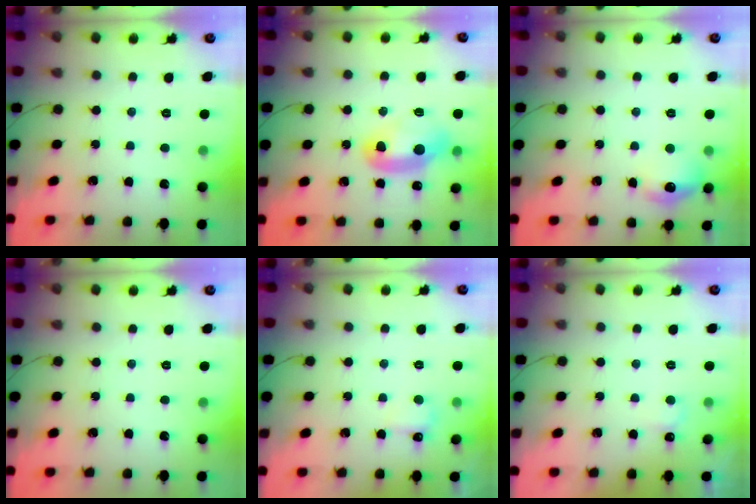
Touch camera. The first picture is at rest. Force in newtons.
{"total": 10.4, "press": 10.4, "slide": 1.0}
{"total": 9.9, "press": 9.8, "slide": 1.0}
{"total": 0.0}
{"total": 3.2, "press": 3.0, "slide": 1.0}
{"total": 2.2, "press": 2.2, "slide": 0.4}